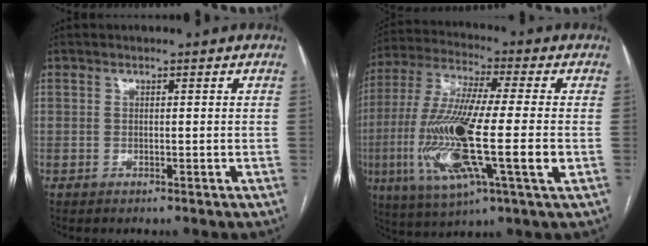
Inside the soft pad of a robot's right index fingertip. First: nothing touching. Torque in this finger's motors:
{"motor_torque": [2.14, 0.00, 1.05, 0.21]}